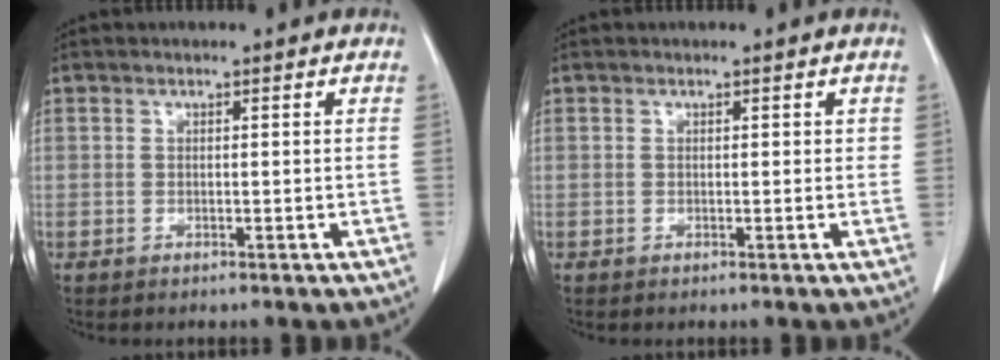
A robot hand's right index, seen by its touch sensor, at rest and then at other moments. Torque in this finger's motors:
{"motor_torque": [-0.02, 0.02, -0.01, -0.01]}